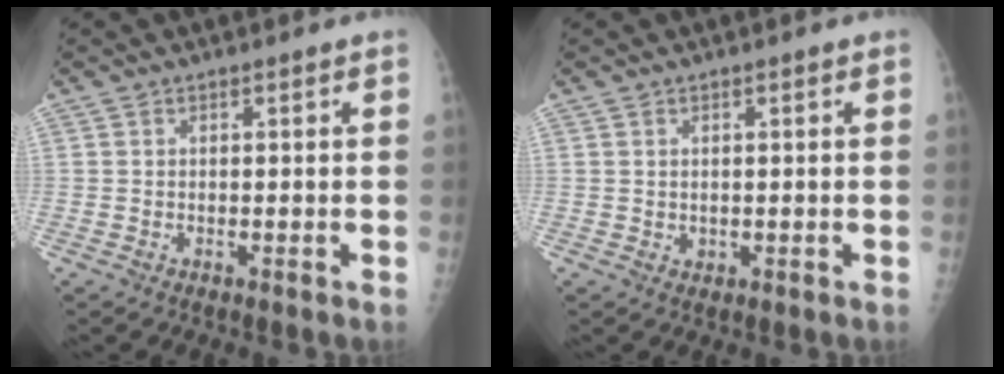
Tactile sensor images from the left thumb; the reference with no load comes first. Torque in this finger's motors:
{"motor_torque": [-0.35, -0.07, 0.22, 0.04, -0.02]}